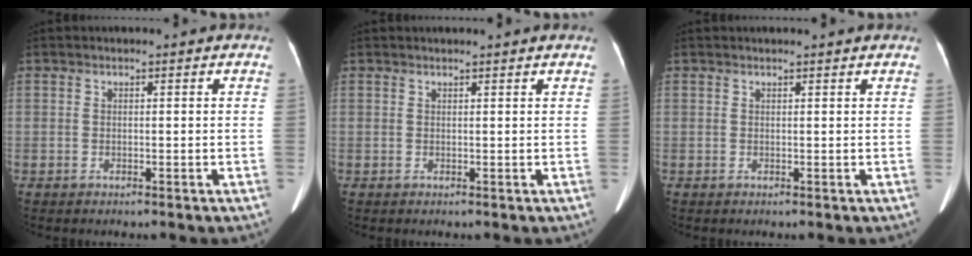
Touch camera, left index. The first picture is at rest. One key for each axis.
{"total": 1.7, "fx": 1.6, "fy": -0.3, "fz": 0.5, "tx": -0.016, "ty": 0.012, "tz": 0.026}
{"total": 1.8, "fx": 1.7, "fy": -0.3, "fz": 0.5, "tx": -0.015, "ty": 0.013, "tz": 0.024}